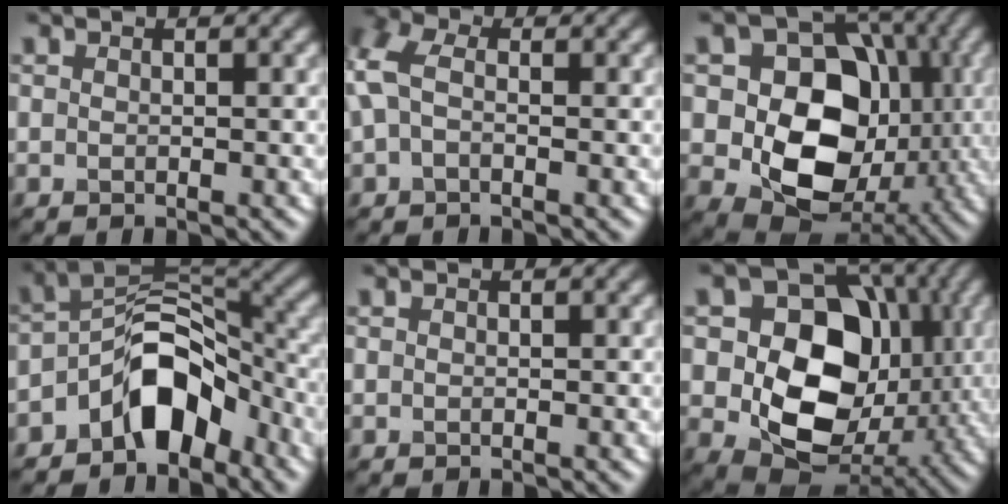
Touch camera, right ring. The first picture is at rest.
{"total": 4.1, "force": [0.5, 2.7, 3.1], "torque": [-0.083, 0.012, -0.002]}
{"total": 11.8, "force": [-0.6, 9.0, 7.6], "torque": [-0.111, -0.010, -0.010]}
{"total": 7.4, "force": [-4.2, 3.9, 4.7], "torque": [-0.053, 0.015, -0.085]}
{"total": 0.0}
{"total": 12.7, "force": [0.3, 9.7, 8.3], "torque": [-0.122, -0.014, 0.007]}